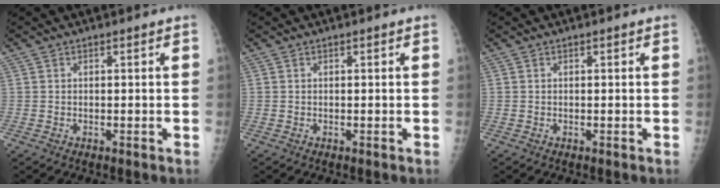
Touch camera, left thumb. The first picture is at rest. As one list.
[{"total": 0.0}, {"total": 0.0}]